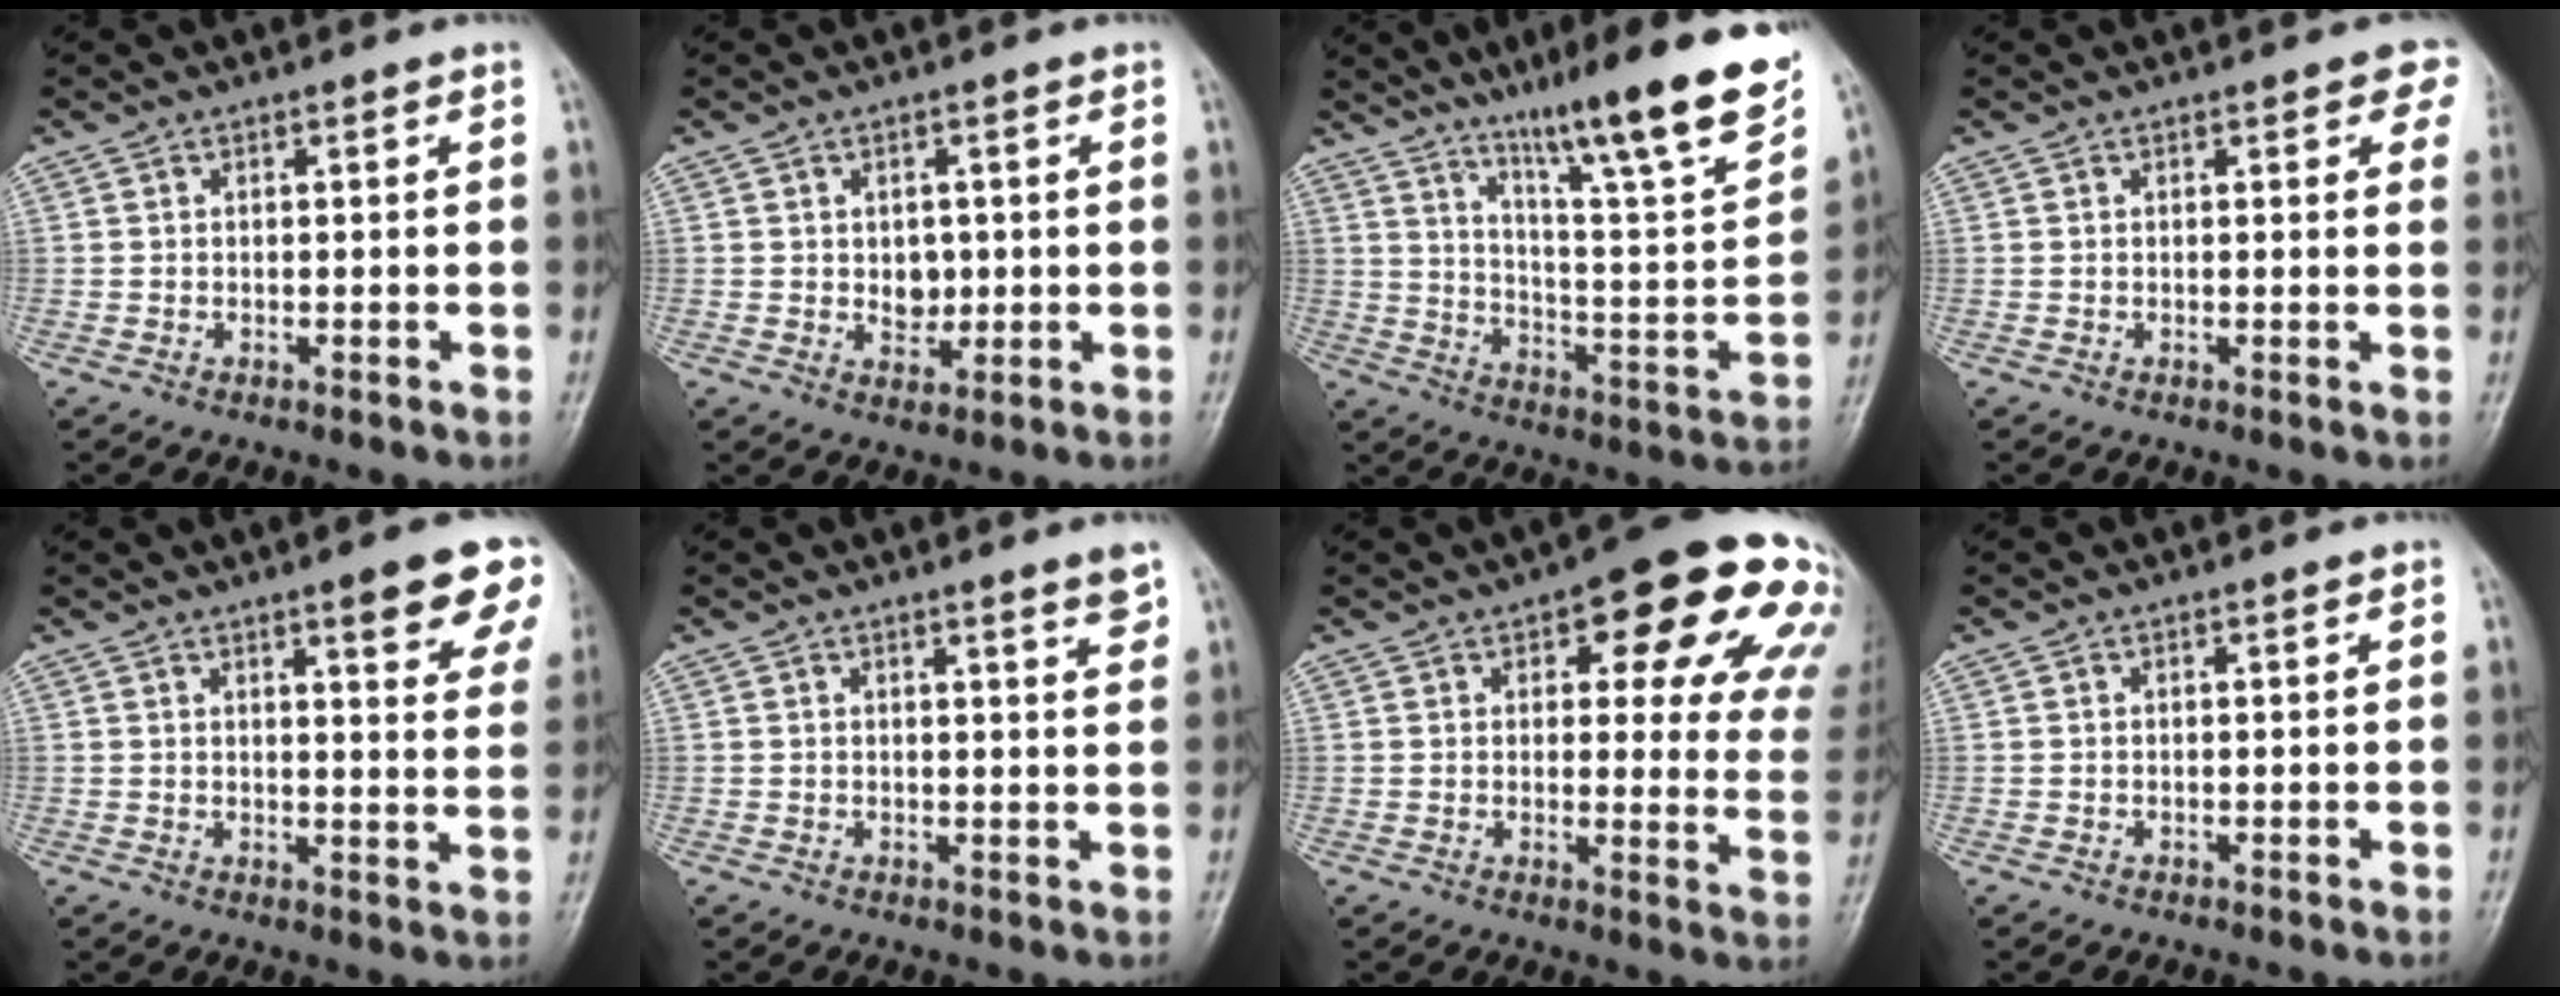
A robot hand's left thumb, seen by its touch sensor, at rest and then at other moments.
{"total": 3.7, "force": [0.3, 2.9, 2.3], "torque": [-0.016, -0.004, 0.009]}
{"total": 21.3, "force": [14.7, 2.2, 15.3], "torque": [-0.204, -0.072, 0.233]}
{"total": 4.0, "force": [2.1, 1.9, 2.8], "torque": [0.000, -0.002, 0.016]}
{"total": 11.1, "force": [6.7, 2.4, 8.5], "torque": [-0.078, -0.028, 0.076]}
{"total": 3.0, "force": [2.1, 0.1, 2.1], "torque": [-0.025, -0.016, 0.028]}
{"total": 21.0, "force": [10.5, 7.7, 16.5], "torque": [-0.157, -0.025, 0.117]}
{"total": 0.0}